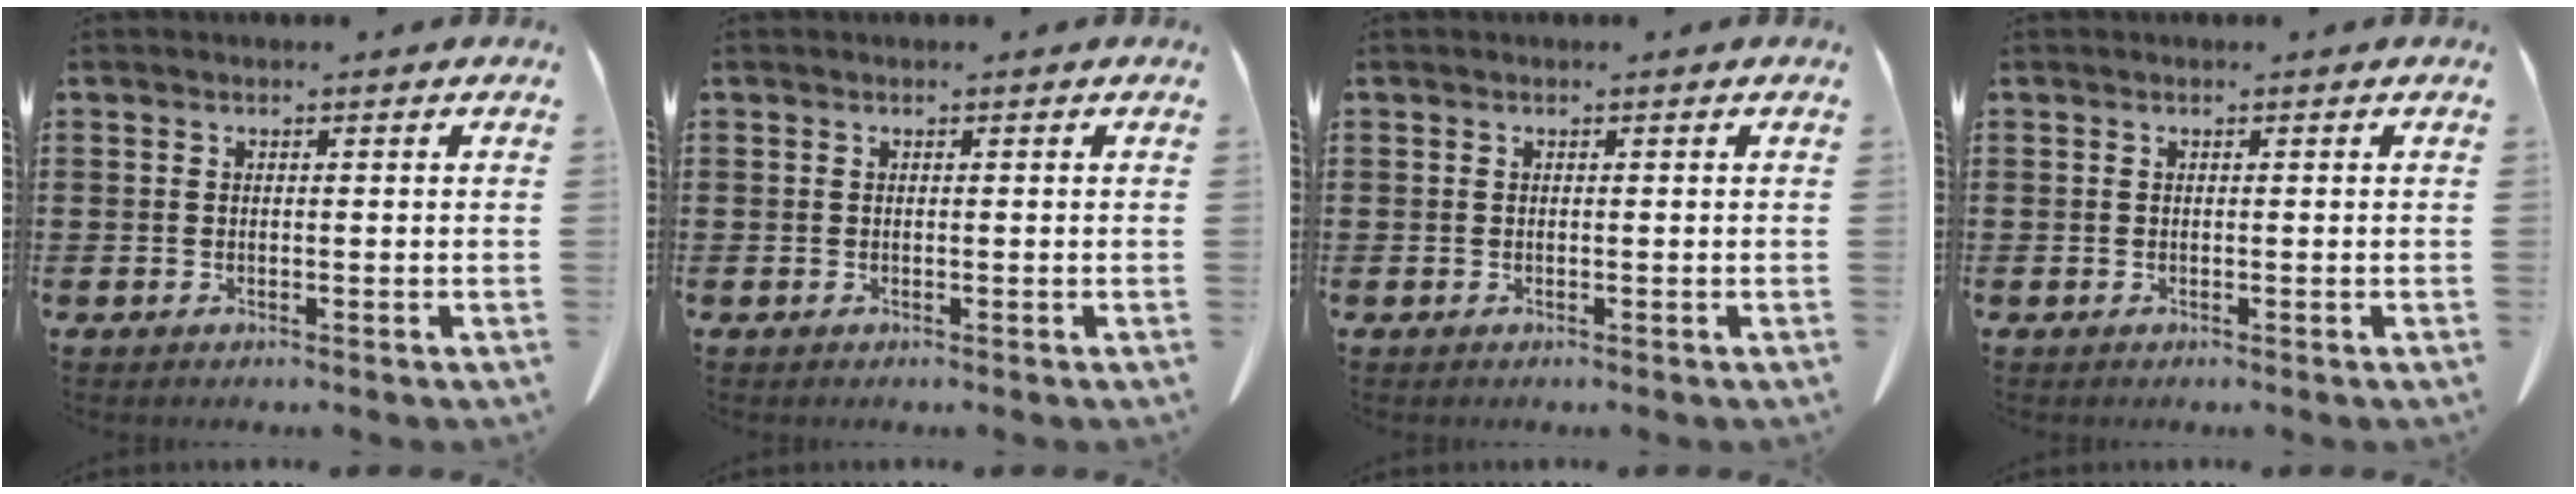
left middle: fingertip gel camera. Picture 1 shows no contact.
{"total": 0.0}
{"total": 0.0}
{"total": 0.0}